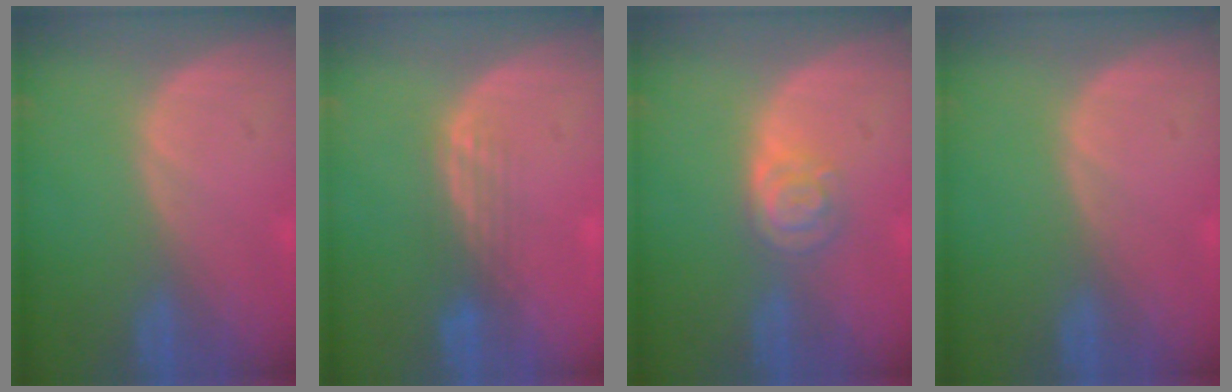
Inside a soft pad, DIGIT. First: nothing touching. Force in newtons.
{"total": 3.0, "press": 2.5, "slide": 1.6}
{"total": 4.4, "press": 3.9, "slide": 1.9}
{"total": 0.0}